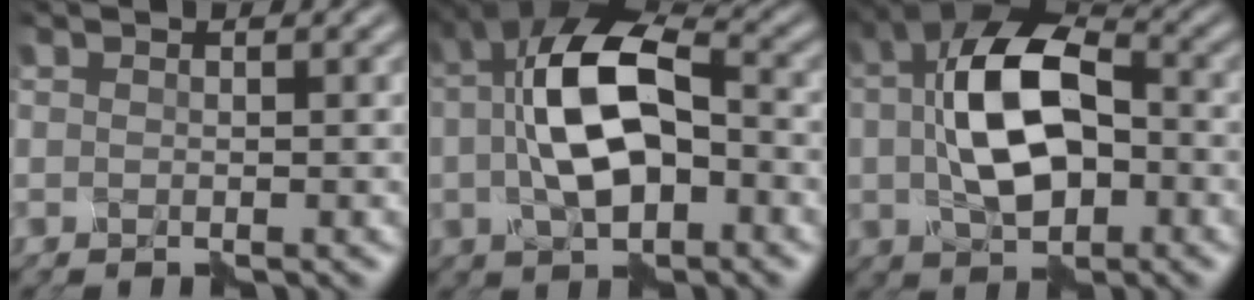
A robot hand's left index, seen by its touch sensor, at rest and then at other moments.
{"total": 9.0, "force": [-0.2, 4.6, 7.7], "torque": [-0.147, 0.024, -0.003]}
{"total": 9.5, "force": [0.4, 5.5, 7.8], "torque": [-0.149, 0.020, 0.007]}